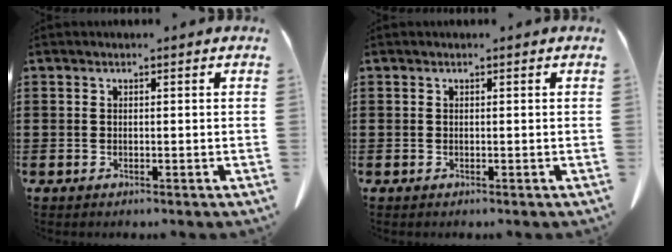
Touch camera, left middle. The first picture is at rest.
{"total": 0.0}